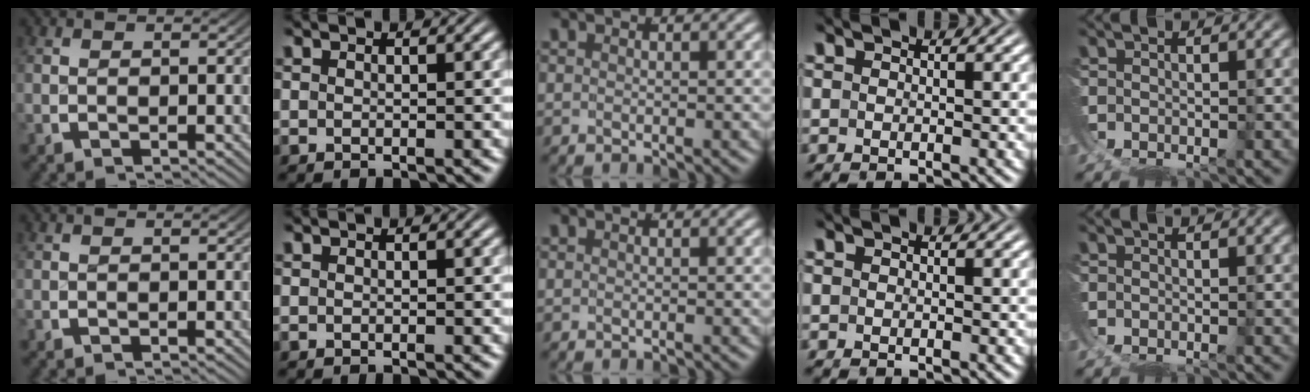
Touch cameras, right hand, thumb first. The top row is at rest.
{"thumb": {"total": 0.6, "force": [-0.5, 0.1, -0.3], "torque": [0.006, -0.003, -0.014]}}